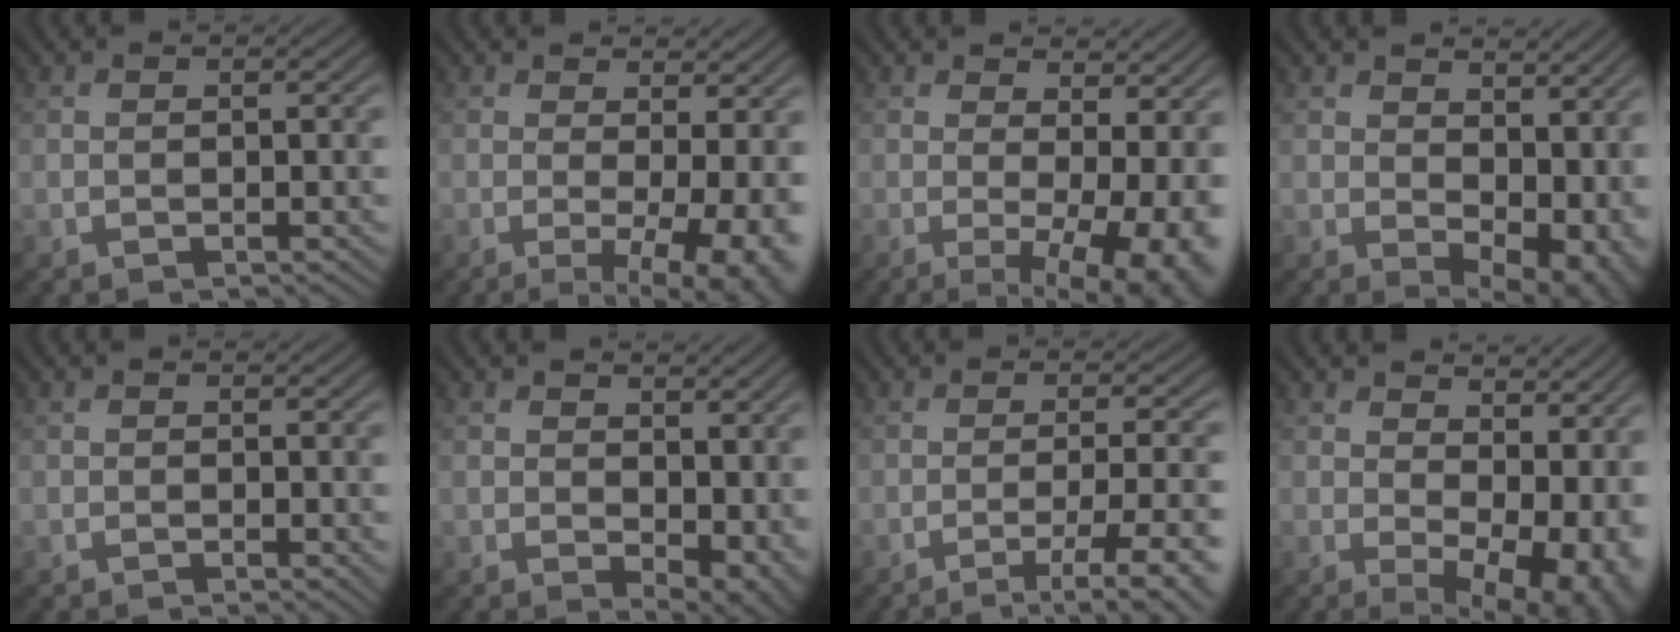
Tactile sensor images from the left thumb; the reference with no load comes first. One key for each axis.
{"total": 9.7, "fx": -0.9, "fy": 3.0, "fz": 9.2, "tx": -0.114, "ty": 0.000, "tz": 0.000}
{"total": 11.1, "fx": -0.3, "fy": 3.9, "fz": 10.4, "tx": -0.128, "ty": -0.002, "tz": 0.011}
{"total": 11.3, "fx": 1.9, "fy": 7.1, "fz": 8.6, "tx": -0.108, "ty": -0.026, "tz": 0.058}
{"total": 0.7, "fx": 0.1, "fy": 0.2, "fz": 0.6, "tx": -0.008, "ty": -0.003, "tz": 0.002}
{"total": 6.9, "fx": 0.9, "fy": 4.3, "fz": 5.3, "tx": -0.071, "ty": -0.019, "tz": 0.030}
{"total": 8.1, "fx": -4.2, "fy": 1.4, "fz": 6.7, "tx": -0.101, "ty": 0.005, "tz": -0.055}
{"total": 13.6, "fx": 1.8, "fy": 8.0, "fz": 10.8, "tx": -0.119, "ty": -0.020, "tz": 0.075}